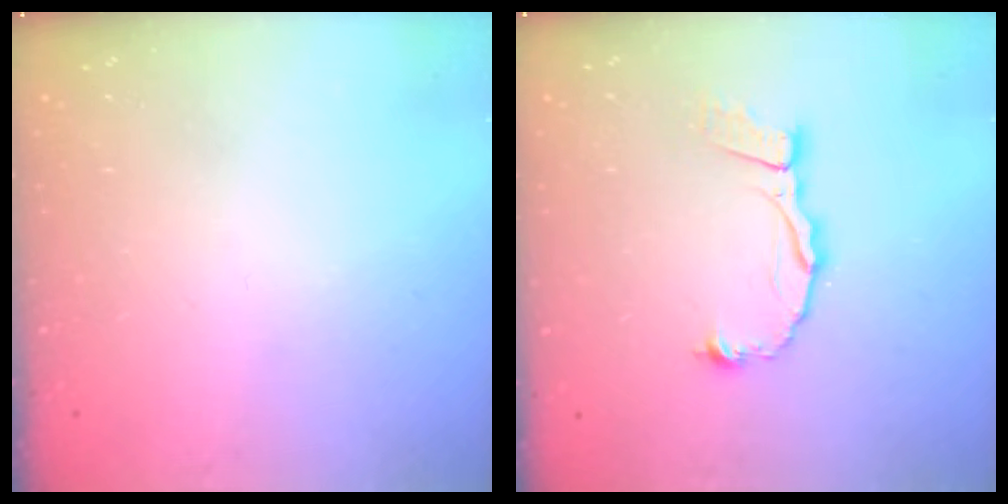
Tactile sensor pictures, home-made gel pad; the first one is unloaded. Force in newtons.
{"total": 8.7, "press": 8.6, "slide": 1.2}